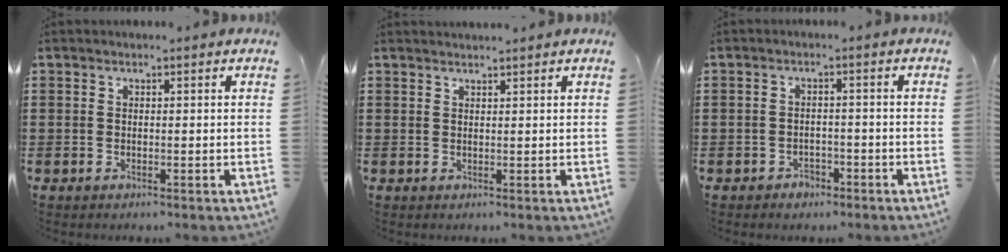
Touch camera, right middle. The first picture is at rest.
{"total": 1.3, "force": [1.2, -0.2, 0.1], "torque": [-0.004, -0.004, 0.025]}
{"total": 1.7, "force": [-1.5, 0.9, 0.2], "torque": [-0.011, -0.001, -0.032]}